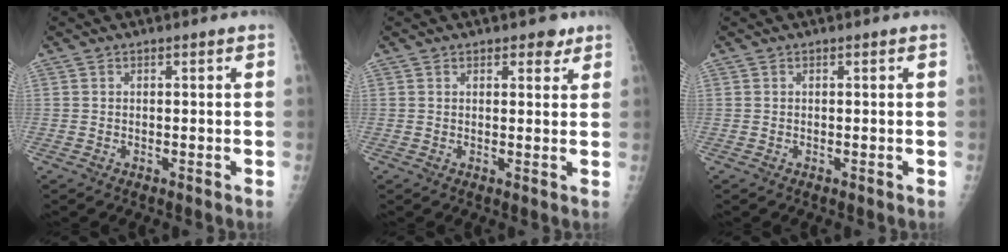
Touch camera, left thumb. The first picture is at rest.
{"total": 2.9, "force": [1.9, 1.7, 1.3], "torque": [0.002, -0.009, 0.024]}
{"total": 0.0}